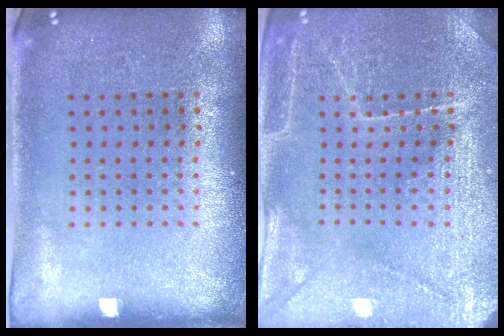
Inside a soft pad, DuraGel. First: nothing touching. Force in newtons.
{"total": 3.6, "press": 3.5, "slide": 0.7}